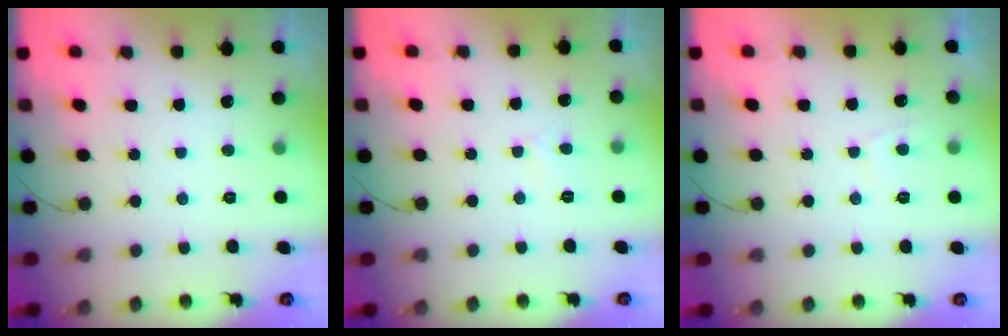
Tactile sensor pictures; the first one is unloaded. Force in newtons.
{"total": 2.0, "press": 2.0, "slide": 0.2}
{"total": 1.6, "press": 1.5, "slide": 0.6}